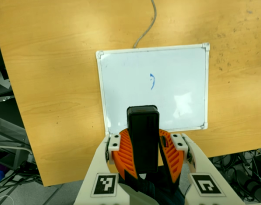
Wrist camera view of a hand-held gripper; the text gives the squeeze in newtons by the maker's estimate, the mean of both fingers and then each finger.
{"total": 11.6, "left": 10.7, "right": 12.5}